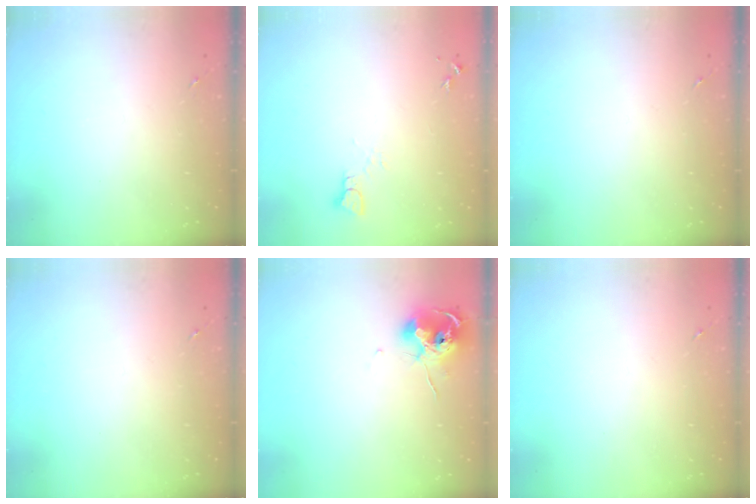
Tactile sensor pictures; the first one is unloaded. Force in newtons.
{"total": 2.2, "press": 2.2, "slide": 0.2}
{"total": 0.0}
{"total": 0.0}
{"total": 10.4, "press": 10.3, "slide": 1.2}
{"total": 0.0}